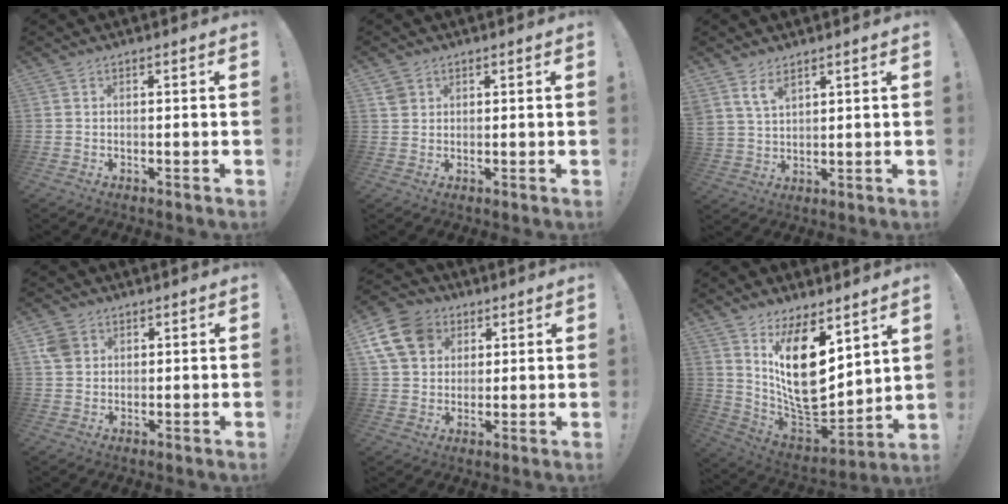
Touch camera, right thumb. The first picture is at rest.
{"total": 2.7, "force": [1.6, 2.1, 0.6], "torque": [-0.004, -0.005, 0.030]}
{"total": 5.8, "force": [4.1, 2.7, 3.1], "torque": [-0.056, -0.020, 0.078]}
{"total": 5.0, "force": [1.9, 4.3, 1.8], "torque": [-0.022, 0.003, 0.040]}
{"total": 13.9, "force": [5.4, 11.2, 6.4], "torque": [-0.114, -0.024, 0.108]}
{"total": 20.5, "force": [6.5, 11.0, 16.1], "torque": [-0.276, -0.063, 0.130]}